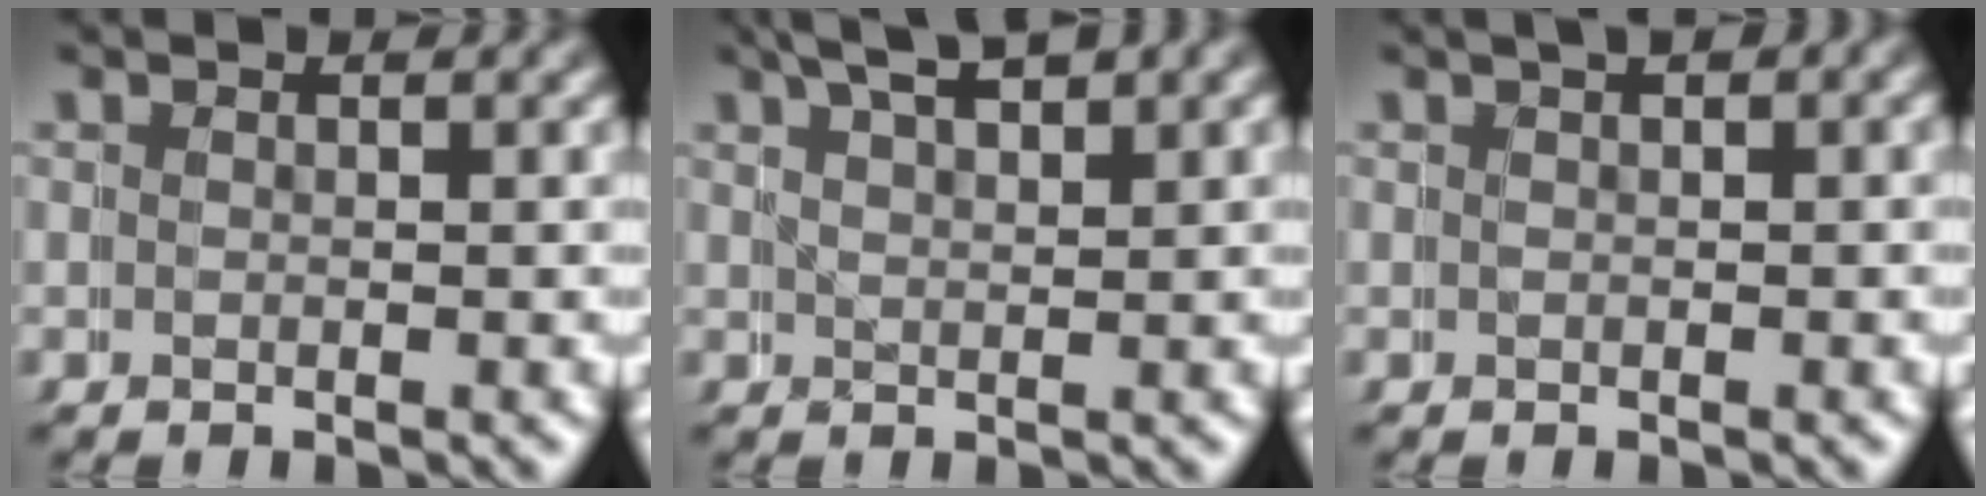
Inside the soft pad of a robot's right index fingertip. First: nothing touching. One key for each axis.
{"total": 4.1, "fx": 3.6, "fy": 1.0, "fz": 1.7, "tx": -0.033, "ty": 0.005, "tz": 0.056}
{"total": 1.1, "fx": 0.5, "fy": 0.5, "fz": 0.8, "tx": -0.002, "ty": 0.010, "tz": 0.004}